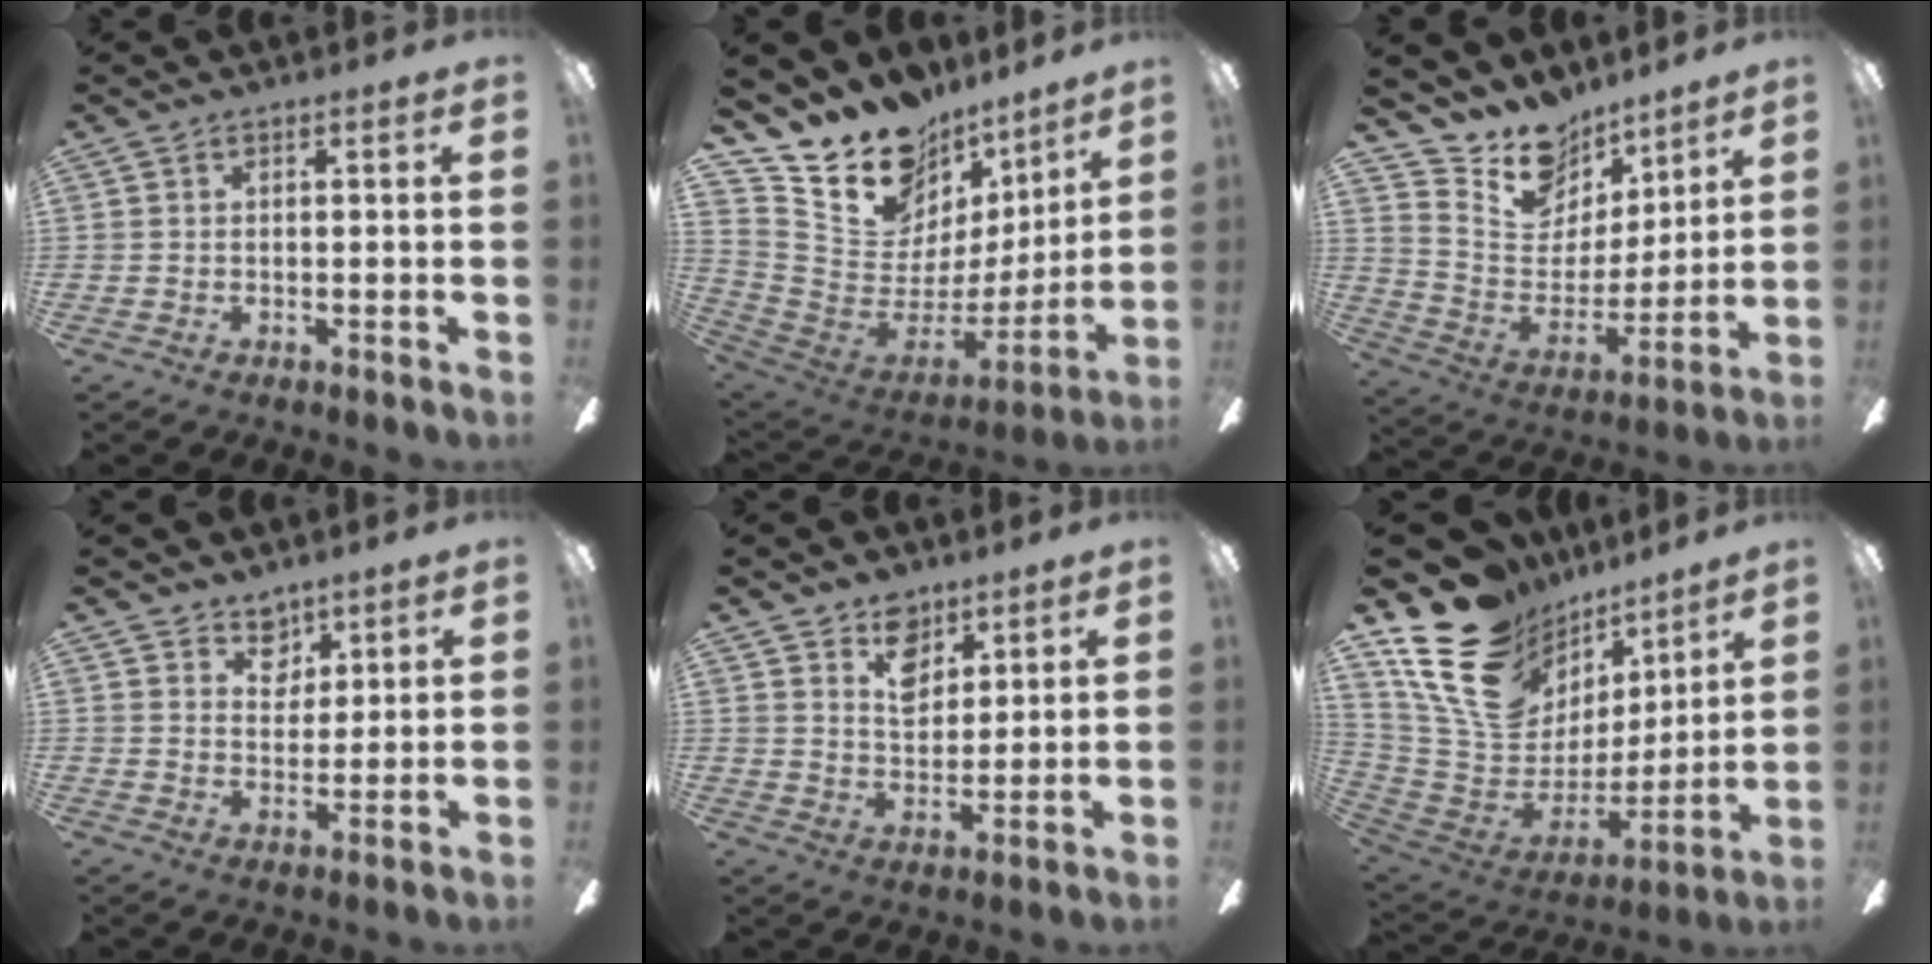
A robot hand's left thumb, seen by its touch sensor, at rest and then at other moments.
{"total": 16.3, "force": [12.9, 9.2, 3.7], "torque": [-0.082, -0.112, 0.245]}
{"total": 15.0, "force": [12.2, 8.3, 2.4], "torque": [-0.056, -0.102, 0.230]}
{"total": 5.6, "force": [4.1, 3.6, 0.9], "torque": [-0.003, -0.023, 0.073]}
{"total": 8.2, "force": [5.6, 5.2, 3.0], "torque": [-0.030, -0.020, 0.099]}
{"total": 22.0, "force": [13.1, 14.9, 9.6], "torque": [-0.174, -0.073, 0.259]}